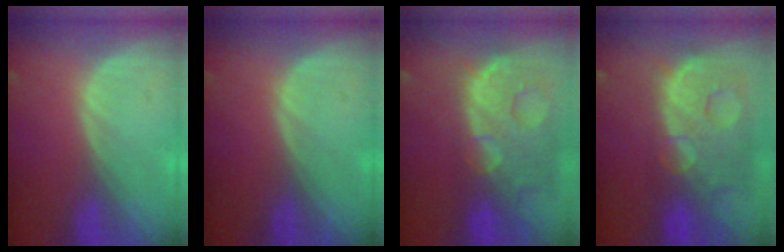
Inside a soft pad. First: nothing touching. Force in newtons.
{"total": 0.0}
{"total": 14.3, "press": 11.6, "slide": 8.4}
{"total": 13.8, "press": 11.2, "slide": 8.0}